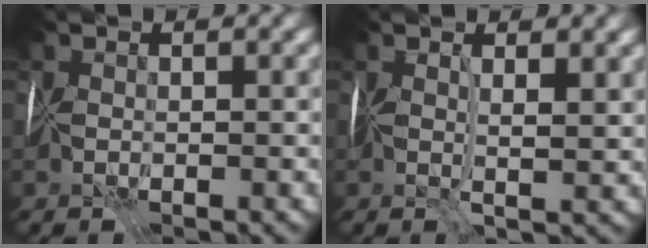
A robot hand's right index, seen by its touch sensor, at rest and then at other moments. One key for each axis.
{"total": 1.7, "fx": 1.2, "fy": -0.6, "fz": 1.1, "tx": -0.012, "ty": -0.003, "tz": 0.024}